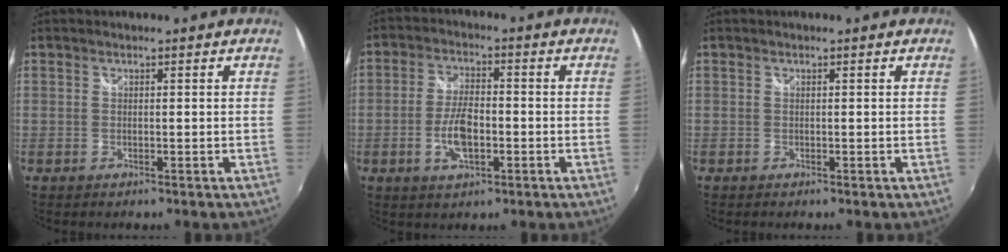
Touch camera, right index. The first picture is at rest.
{"total": 7.3, "force": [-2.2, 3.2, 6.2], "torque": [-0.125, 0.001, -0.039]}
{"total": 0.0}